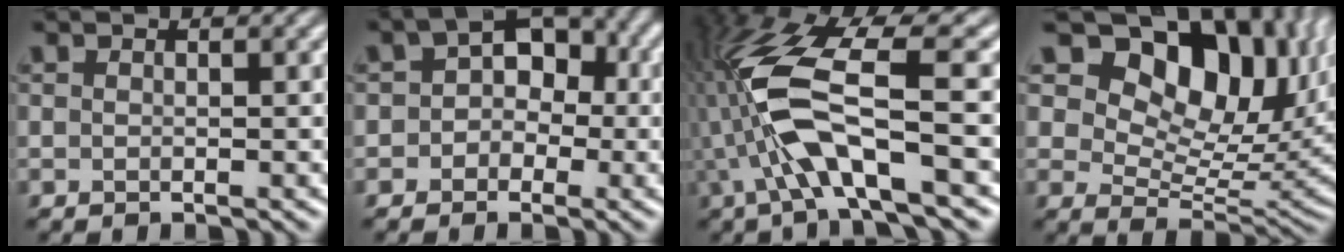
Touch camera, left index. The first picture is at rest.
{"total": 3.7, "force": [-0.2, 2.9, 2.4], "torque": [-0.024, 0.016, -0.005]}
{"total": 9.1, "force": [-2.2, 2.3, 8.6], "torque": [-0.186, 0.017, -0.036]}
{"total": 13.3, "force": [6.8, 7.7, 8.5], "torque": [-0.129, 0.013, 0.116]}